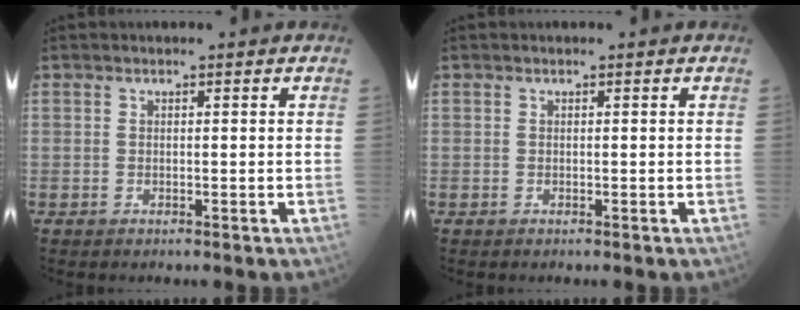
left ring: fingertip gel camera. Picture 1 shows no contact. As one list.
[{"total": 0.0}]